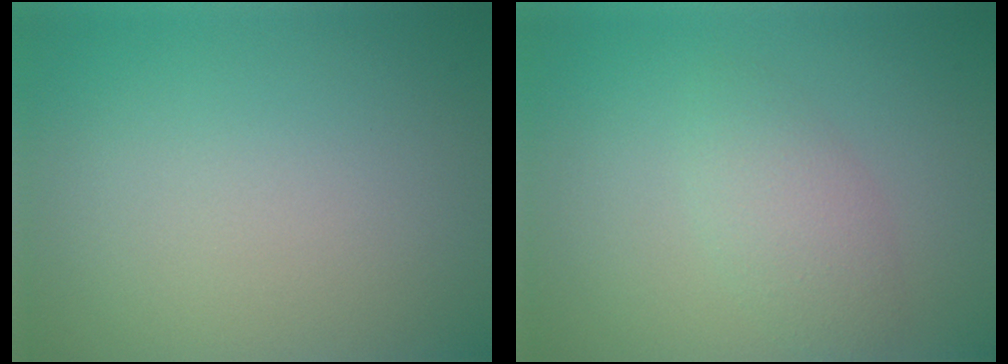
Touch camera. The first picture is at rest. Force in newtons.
{"total": 2.7, "press": 2.7, "slide": 0.1}